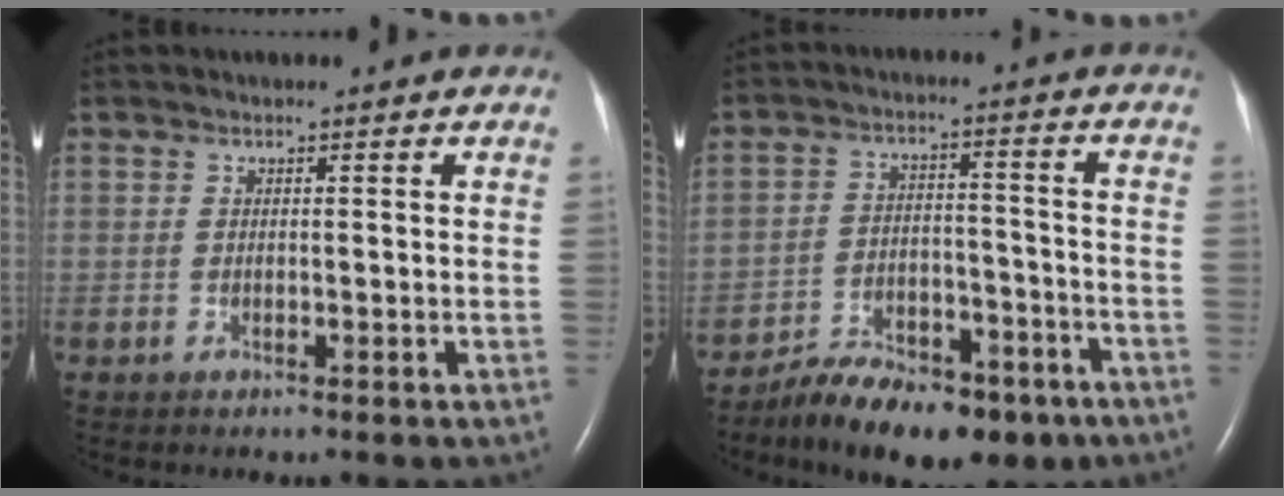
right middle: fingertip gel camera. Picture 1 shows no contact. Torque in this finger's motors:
{"motor_torque": [1.02, -1.12, 0.17, 0.04]}